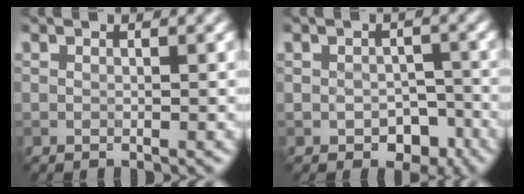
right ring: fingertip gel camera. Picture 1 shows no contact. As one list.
[{"total": 3.7, "force": [-1.8, 2.5, 2.1], "torque": [-0.021, -0.005, -0.024]}]